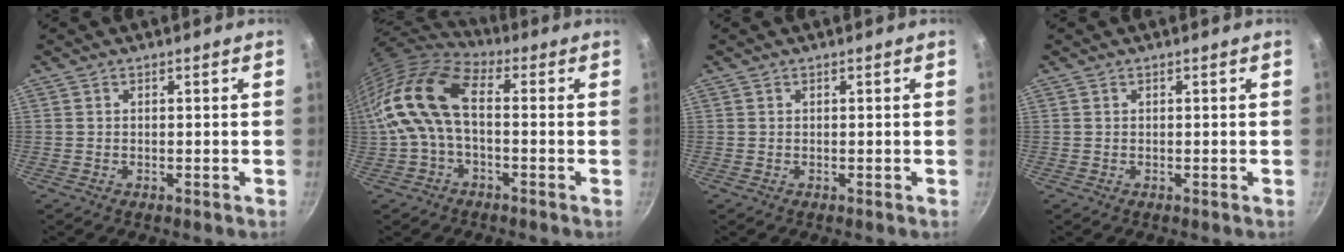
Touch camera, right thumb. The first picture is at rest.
{"total": 15.3, "force": [-0.2, 8.5, 12.7], "torque": [-0.253, 0.029, -0.019]}
{"total": 0.0}
{"total": 0.0}